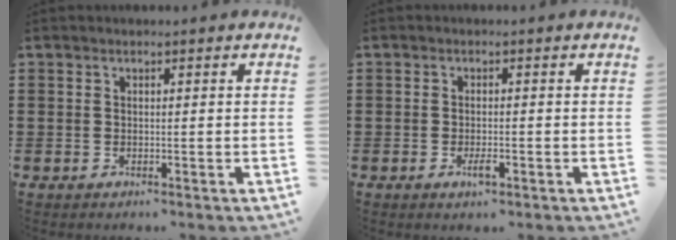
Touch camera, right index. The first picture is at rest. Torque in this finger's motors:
{"motor_torque": [0.06, 0.08, 0.03, 0.01]}